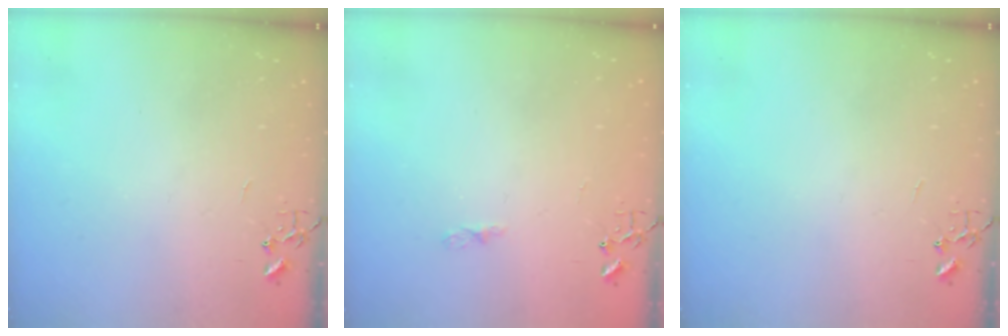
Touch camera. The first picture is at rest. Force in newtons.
{"total": 3.9, "press": 3.8, "slide": 0.5}
{"total": 0.0}